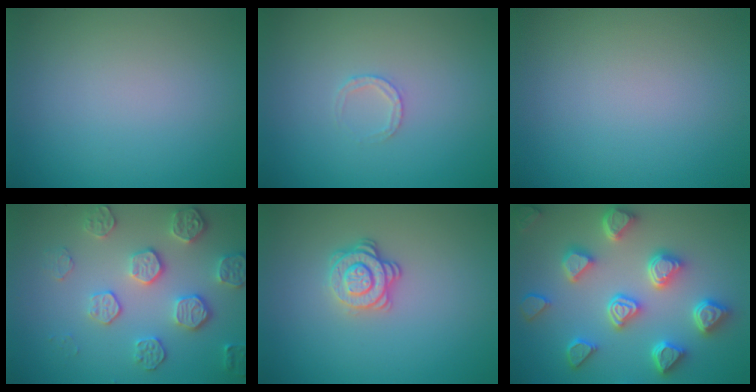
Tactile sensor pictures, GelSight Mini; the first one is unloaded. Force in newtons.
{"total": 1.3, "press": 1.3, "slide": 0.2}
{"total": 0.0}
{"total": 4.5, "press": 4.3, "slide": 1.5}
{"total": 2.8, "press": 2.5, "slide": 1.3}
{"total": 6.9, "press": 6.1, "slide": 3.3}